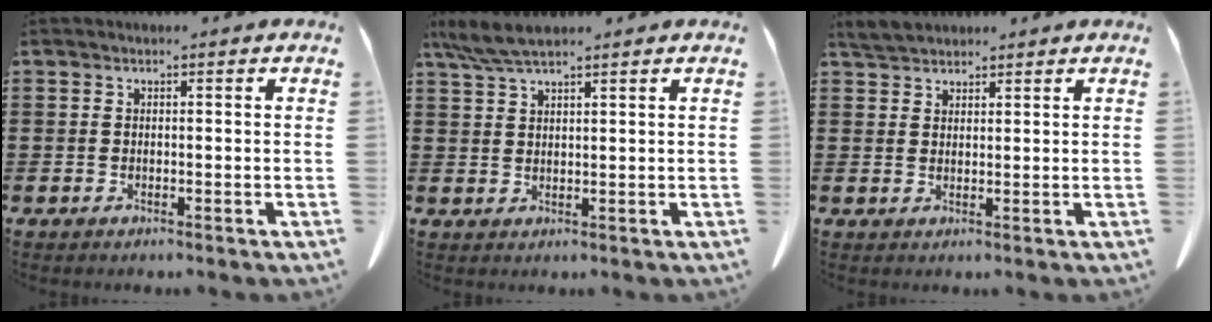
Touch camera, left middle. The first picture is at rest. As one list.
[{"total": 4.9, "force": [3.8, 0.6, 3.0], "torque": [-0.068, -0.004, 0.071]}, {"total": 2.9, "force": [2.8, 0.7, 0.7], "torque": [-0.021, 0.001, 0.055]}]